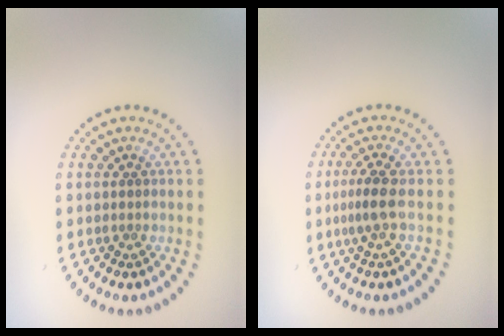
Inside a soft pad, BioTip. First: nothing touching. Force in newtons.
{"total": 2.3, "press": 1.6, "slide": 1.6}